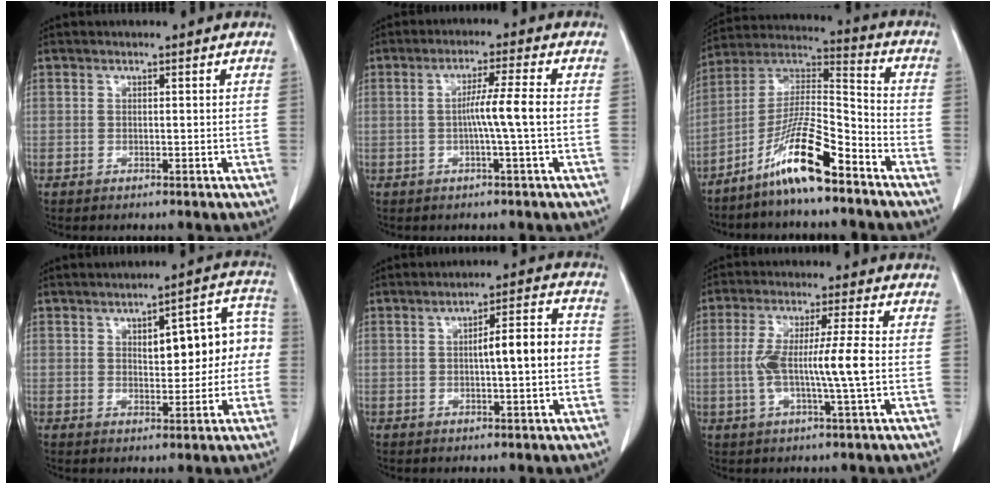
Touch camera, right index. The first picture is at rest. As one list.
[{"total": 5.2, "force": [-0.6, -1.1, 5.0], "torque": [-0.084, 0.006, -0.009]}, {"total": 13.2, "force": [-8.7, 1.1, 9.8], "torque": [-0.196, 0.002, -0.163]}, {"total": 9.9, "force": [0.7, 3.9, 9.1], "torque": [-0.107, 0.042, 0.015]}, {"total": 7.5, "force": [-0.2, 0.9, 7.4], "torque": [-0.110, 0.021, -0.003]}, {"total": 9.0, "force": [-0.8, -0.3, 9.0], "torque": [-0.173, 0.005, -0.018]}]